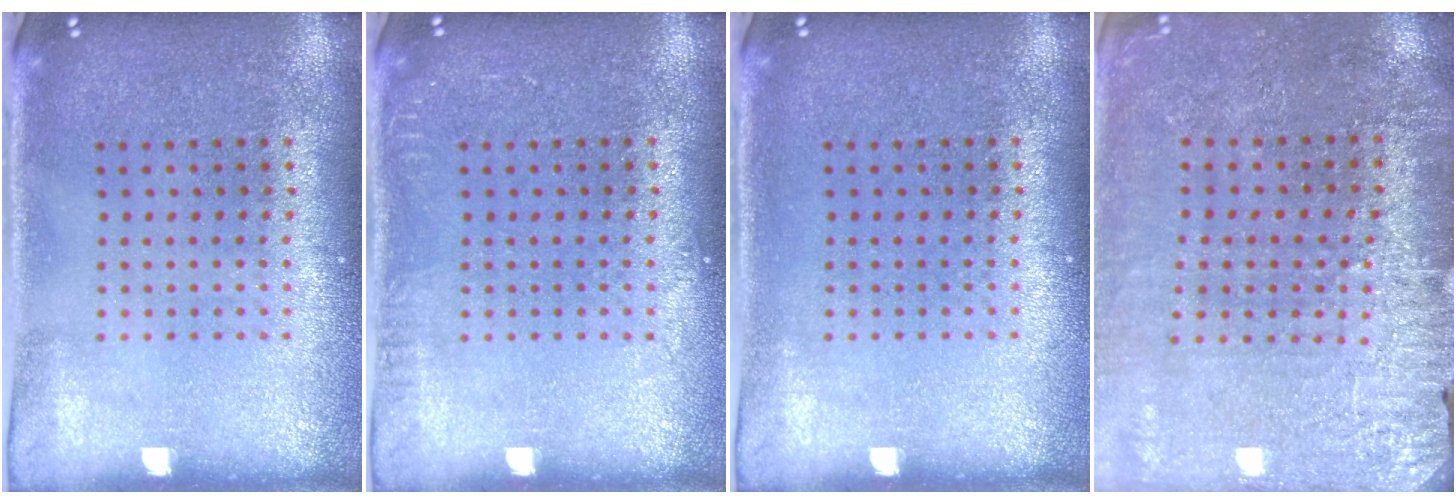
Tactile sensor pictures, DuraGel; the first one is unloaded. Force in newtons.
{"total": 0.8, "press": 0.8, "slide": 0.0}
{"total": 0.0}
{"total": 2.9, "press": 2.9, "slide": 0.3}